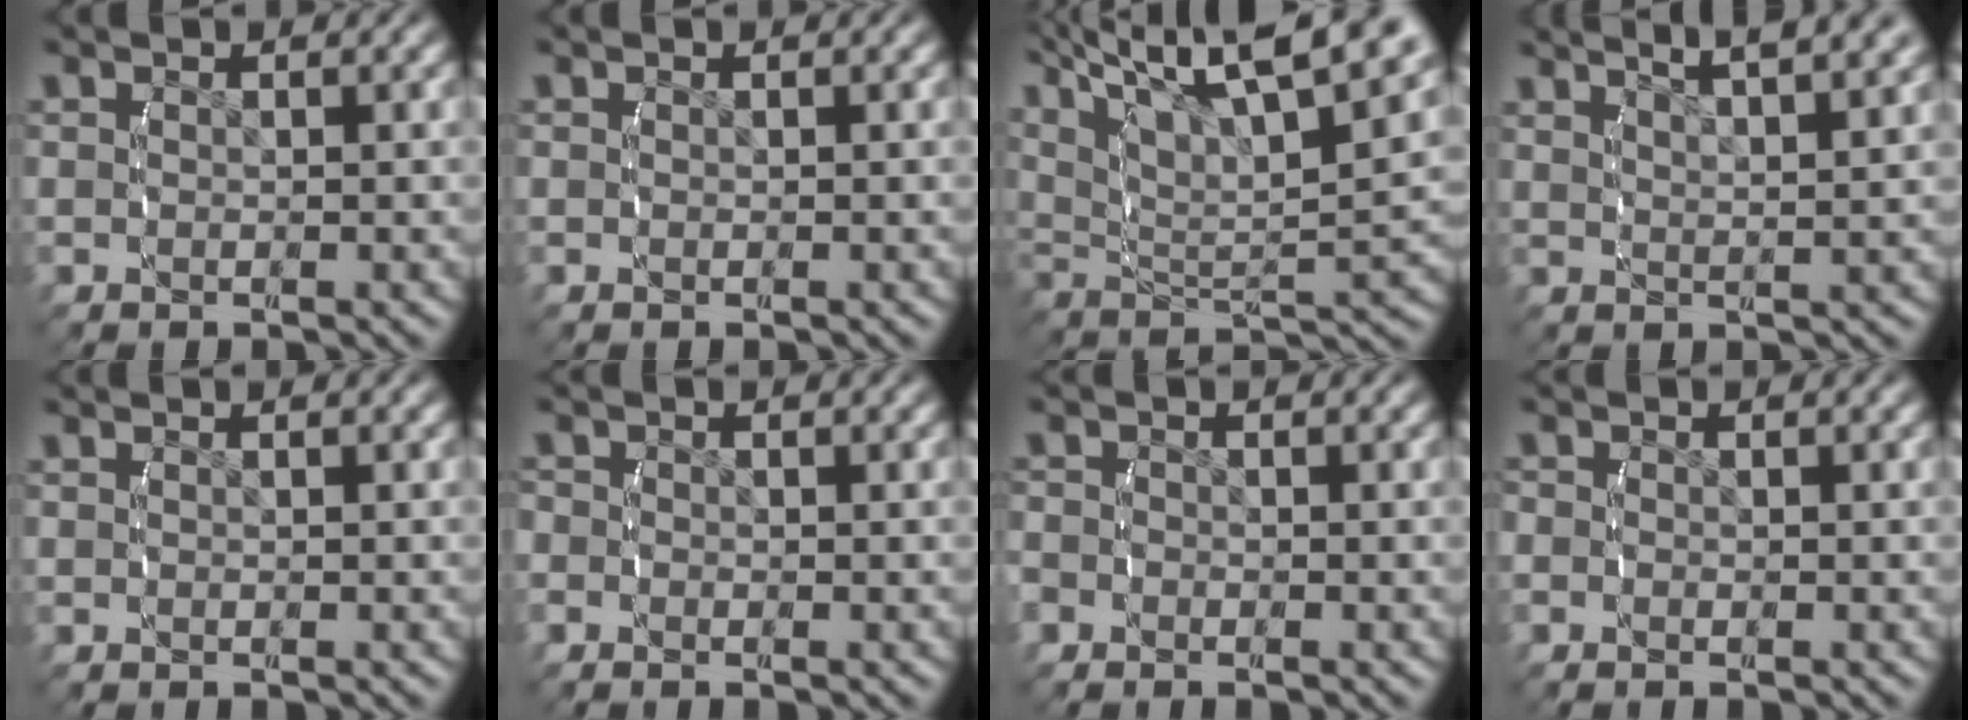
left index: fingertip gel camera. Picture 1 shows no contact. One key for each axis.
{"total": 0.0}
{"total": 13.6, "fx": 6.6, "fy": 7.0, "fz": 9.5, "tx": -0.154, "ty": 0.018, "tz": 0.087}
{"total": 6.1, "fx": 4.6, "fy": 1.7, "fz": 3.6, "tx": -0.056, "ty": 0.010, "tz": 0.067}
{"total": 0.0}
{"total": 2.3, "fx": -0.4, "fy": 2.2, "fz": 0.7, "tx": -0.025, "ty": -0.003, "tz": -0.017}
{"total": 2.9, "fx": -1.0, "fy": 2.7, "fz": 0.7, "tx": -0.031, "ty": -0.006, "tz": -0.025}
{"total": 1.9, "fx": -0.3, "fy": 1.8, "fz": 0.6, "tx": -0.026, "ty": -0.008, "tz": -0.013}